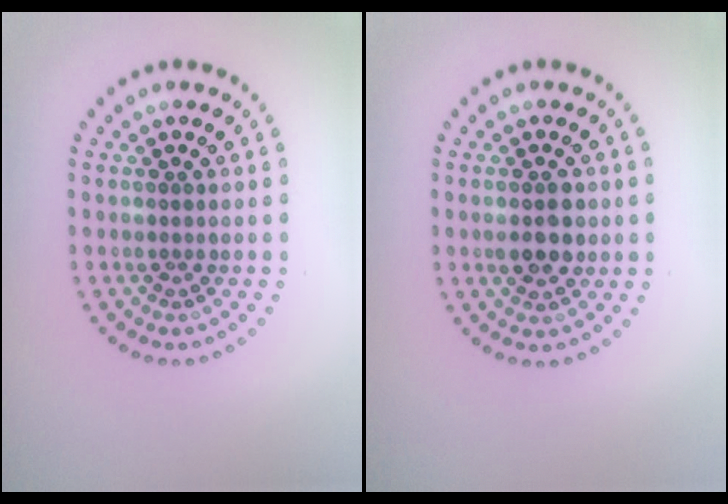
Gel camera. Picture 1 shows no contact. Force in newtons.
{"total": 2.6, "press": 2.6, "slide": 0.2}